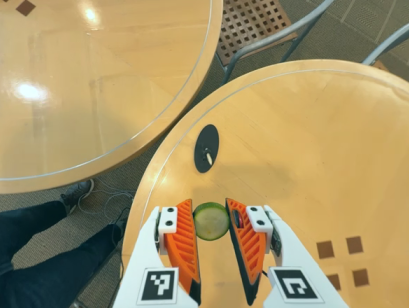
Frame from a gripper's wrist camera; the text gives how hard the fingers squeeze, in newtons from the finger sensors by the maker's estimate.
{"total": 9.8, "left": 10.1, "right": 9.6}